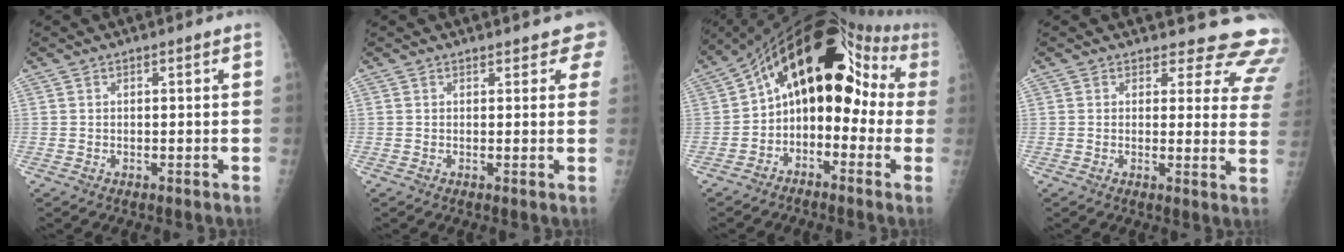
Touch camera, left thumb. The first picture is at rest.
{"total": 3.1, "force": [2.7, 1.5, 0.7], "torque": [0.026, -0.008, 0.013]}
{"total": 17.7, "force": [1.1, 11.0, 13.9], "torque": [-0.154, 0.077, 0.006]}
{"total": 13.0, "force": [12.0, 4.6, 1.8], "torque": [0.029, -0.102, 0.098]}